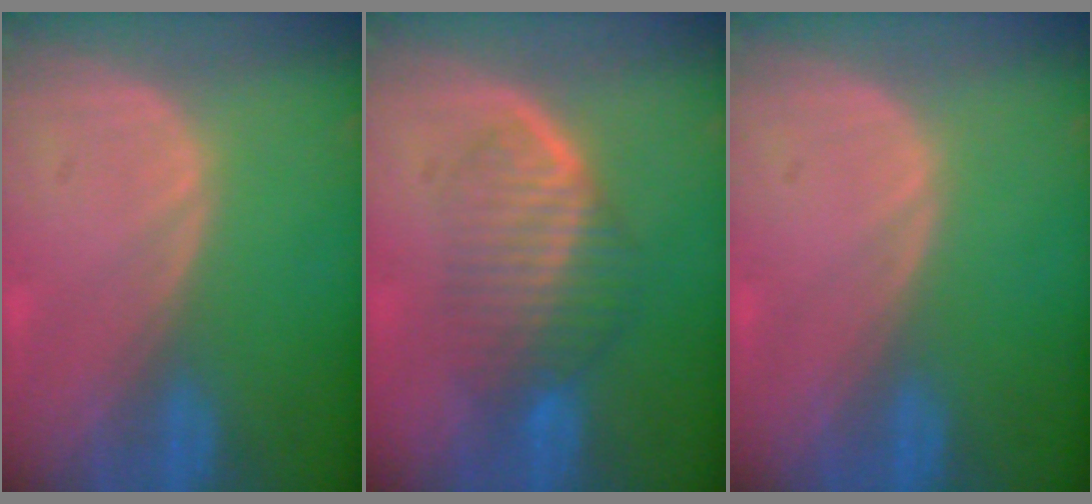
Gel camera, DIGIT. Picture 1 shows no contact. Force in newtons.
{"total": 6.3, "press": 6.2, "slide": 1.3}
{"total": 0.0}